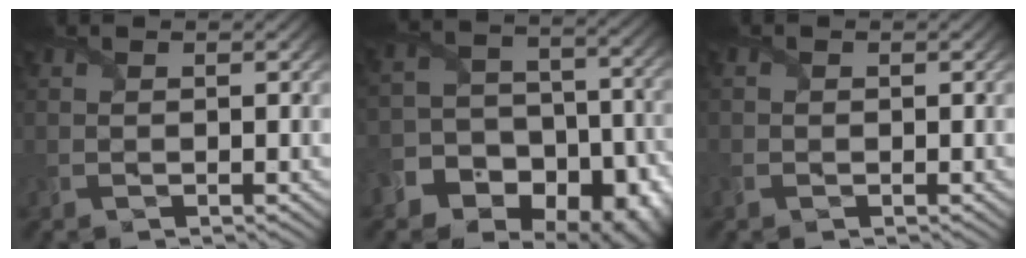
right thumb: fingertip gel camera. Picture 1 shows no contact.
{"total": 15.2, "force": [-9.2, 10.3, 6.4], "torque": [-0.130, -0.044, -0.146]}
{"total": 0.8, "force": [-0.6, 0.6, 0.1], "torque": [-0.004, -0.004, -0.012]}